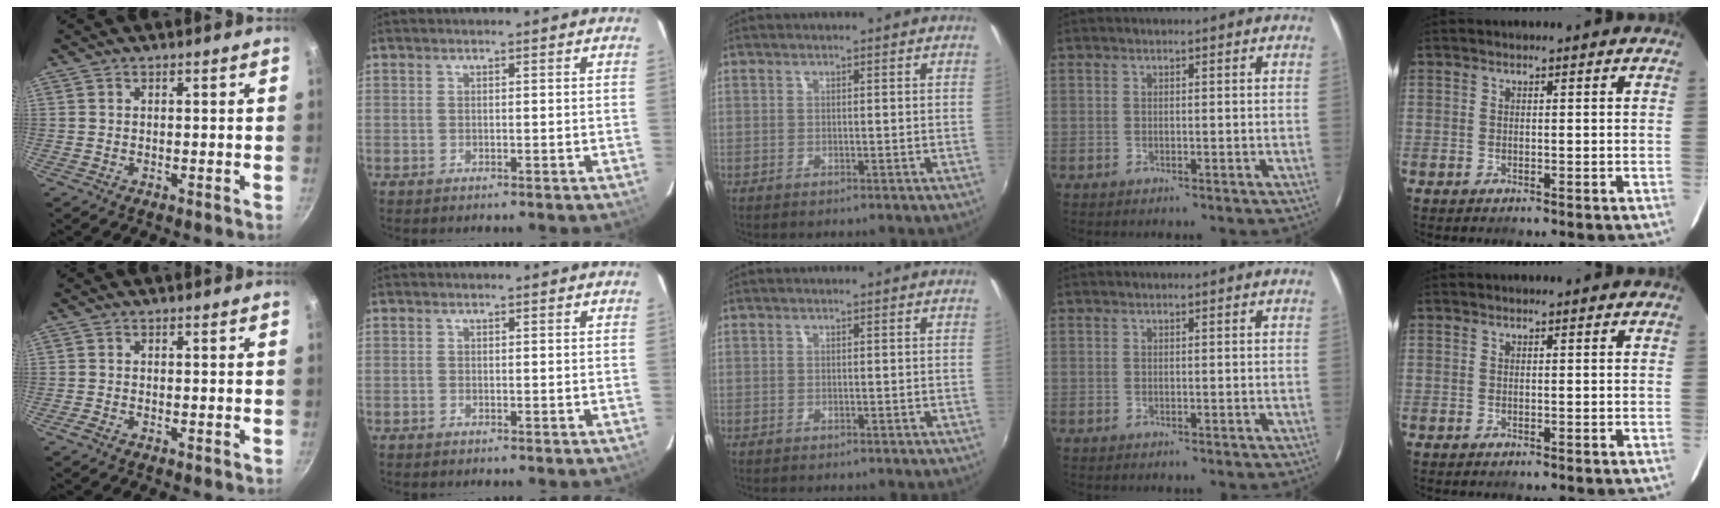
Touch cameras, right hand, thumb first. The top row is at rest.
{"thumb": {"total": 1.0, "force": [-0.8, 0.3, 0.5], "torque": [-0.019, 0.003, -0.019]}}